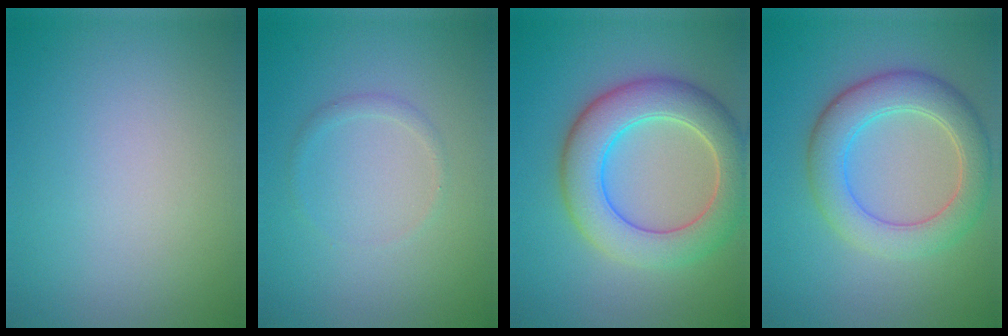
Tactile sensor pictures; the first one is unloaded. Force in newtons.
{"total": 0.9, "press": 0.9, "slide": 0.0}
{"total": 7.6, "press": 7.6, "slide": 0.9}
{"total": 5.8, "press": 5.8, "slide": 0.6}